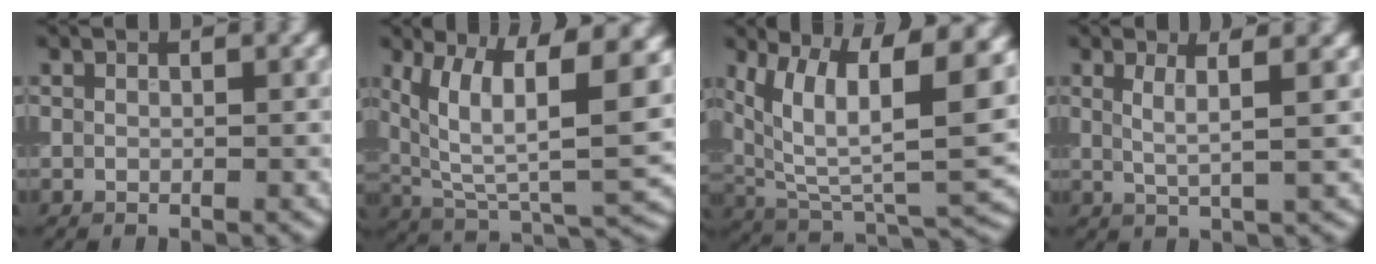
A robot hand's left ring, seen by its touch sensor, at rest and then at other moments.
{"total": 13.0, "force": [4.8, 4.9, 11.1], "torque": [-0.194, -0.002, 0.087]}
{"total": 14.3, "force": [5.5, 5.7, 11.9], "torque": [-0.201, 0.000, 0.098]}
{"total": 2.9, "force": [1.1, 0.6, 2.6], "torque": [-0.038, -0.001, 0.018]}